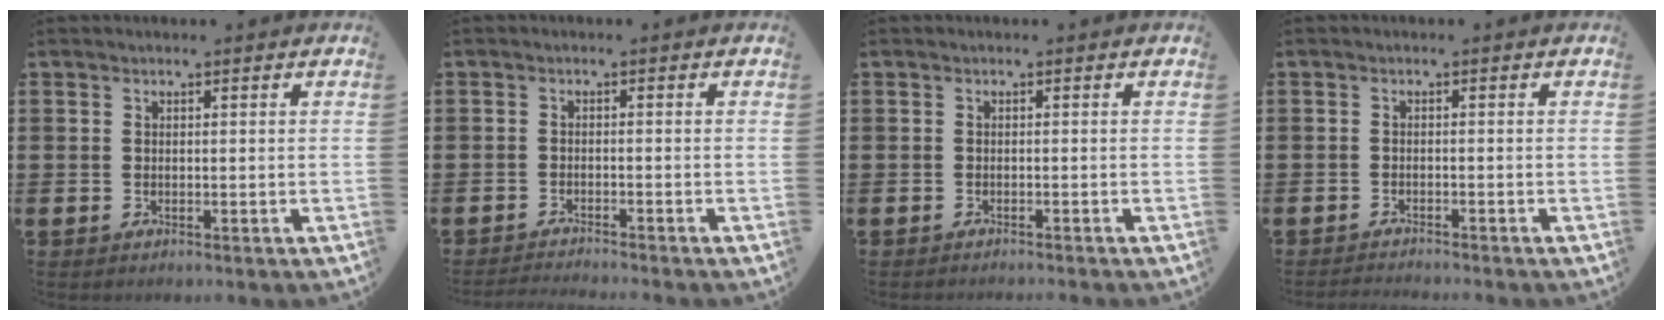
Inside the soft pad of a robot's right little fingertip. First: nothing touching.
{"total": 1.3, "force": [-1.3, -0.2, 0.1], "torque": [-0.002, 0.002, -0.026]}
{"total": 0.5, "force": [-0.5, -0.2, 0.0], "torque": [0.002, -0.001, -0.011]}
{"total": 1.0, "force": [-1.0, -0.1, 0.0], "torque": [-0.001, 0.001, -0.021]}